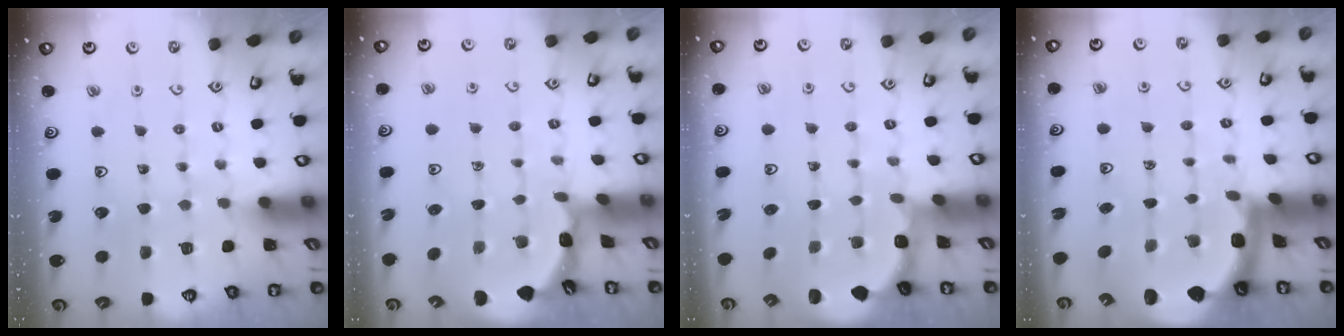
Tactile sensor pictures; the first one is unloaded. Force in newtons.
{"total": 1.8, "press": 1.8, "slide": 0.1}
{"total": 1.9, "press": 1.8, "slide": 0.8}
{"total": 3.5, "press": 3.2, "slide": 1.5}